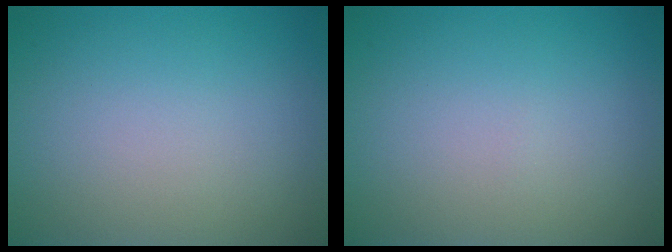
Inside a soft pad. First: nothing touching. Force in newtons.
{"total": 0.0}